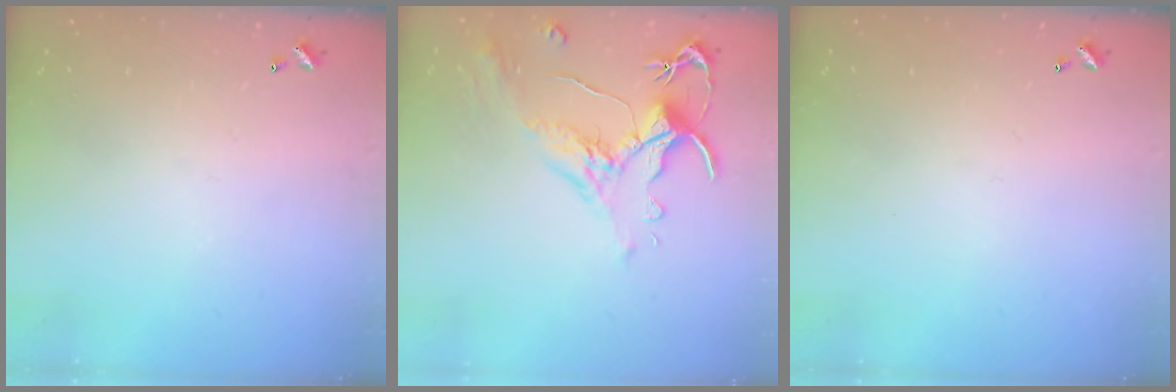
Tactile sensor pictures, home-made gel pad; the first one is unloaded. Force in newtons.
{"total": 1.6, "press": 1.2, "slide": 1.1}
{"total": 0.0}